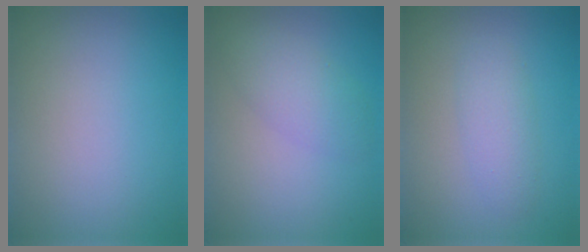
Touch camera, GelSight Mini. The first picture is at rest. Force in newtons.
{"total": 3.0, "press": 3.0, "slide": 0.1}
{"total": 2.3, "press": 2.3, "slide": 0.1}